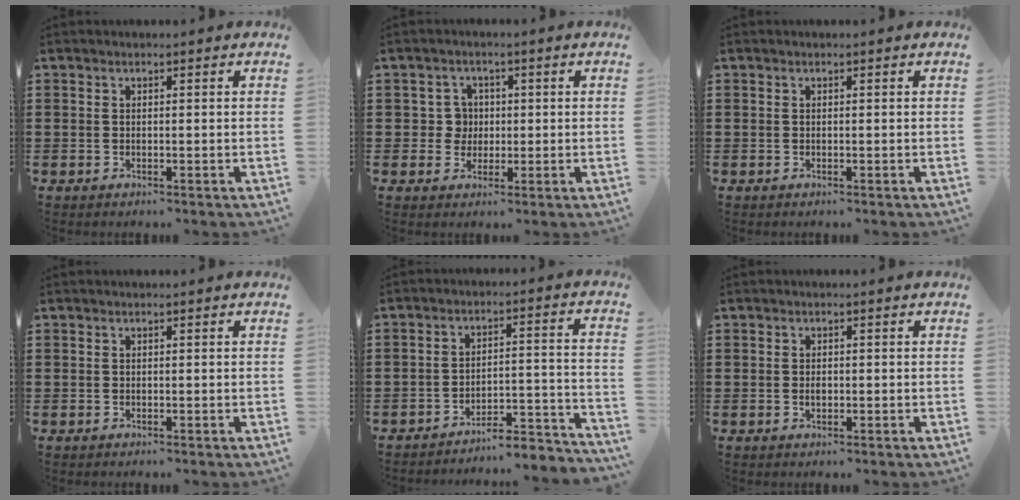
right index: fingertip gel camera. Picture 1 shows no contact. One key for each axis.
{"total": 3.6, "fx": 0.0, "fy": 3.4, "fz": 1.4, "tx": -0.041, "ty": 0.009, "tz": -0.002}
{"total": 0.0}
{"total": 0.0}
{"total": 5.2, "fx": -5.0, "fy": 0.2, "fz": 1.2, "tx": -0.022, "ty": -0.001, "tz": -0.103}
{"total": 1.1, "fx": -0.1, "fy": 0.7, "fz": 0.9, "tx": -0.018, "ty": 0.003, "tz": -0.003}